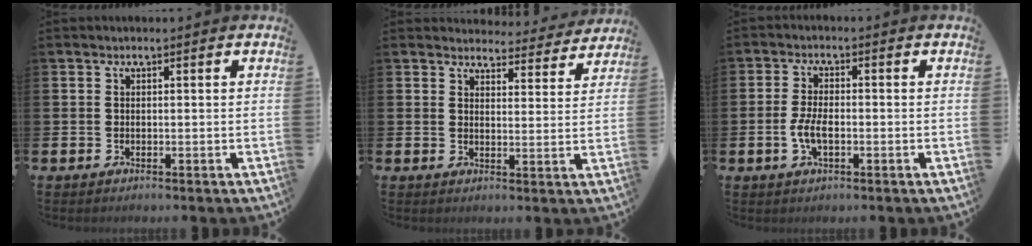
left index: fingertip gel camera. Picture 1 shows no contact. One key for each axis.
{"total": 4.0, "fx": 3.9, "fy": 0.9, "fz": 0.0, "tx": 0.001, "ty": -0.034, "tz": 0.066}
{"total": 3.8, "fx": -0.8, "fy": 1.7, "fz": 3.3, "tx": -0.061, "ty": 0.001, "tz": -0.018}